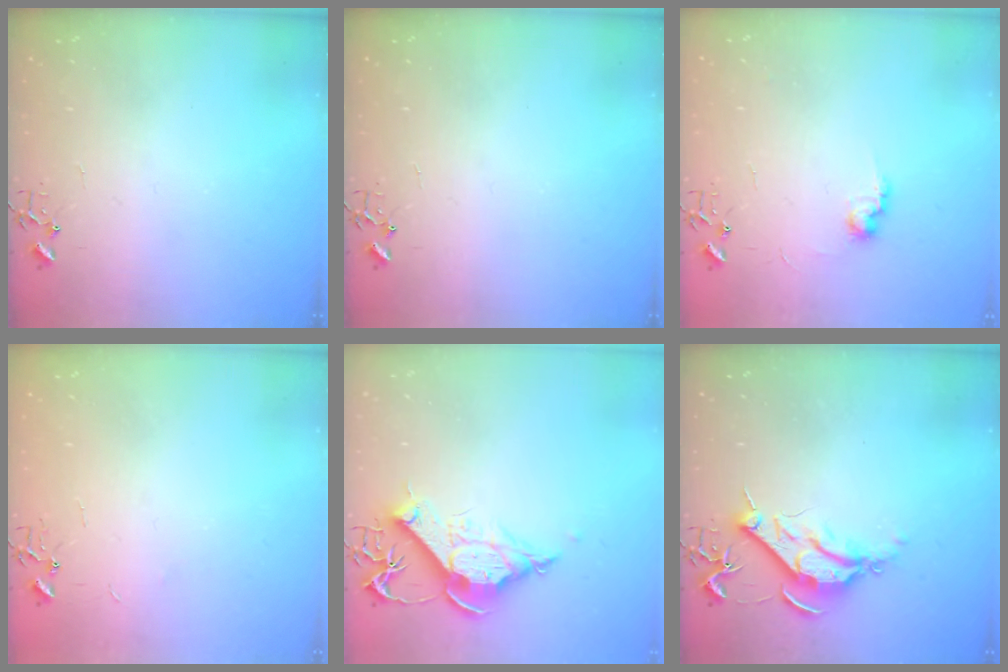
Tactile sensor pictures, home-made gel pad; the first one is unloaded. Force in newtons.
{"total": 0.0}
{"total": 7.5, "press": 7.4, "slide": 0.3}
{"total": 2.4, "press": 2.4, "slide": 0.3}
{"total": 12.5, "press": 12.4, "slide": 1.5}
{"total": 9.5, "press": 9.4, "slide": 1.0}